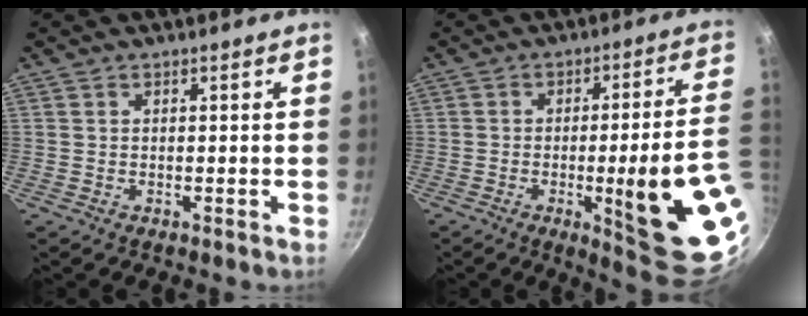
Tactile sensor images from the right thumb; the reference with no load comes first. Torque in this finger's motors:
{"motor_torque": [2.77, 2.23, 2.01, -0.78, 0.36]}